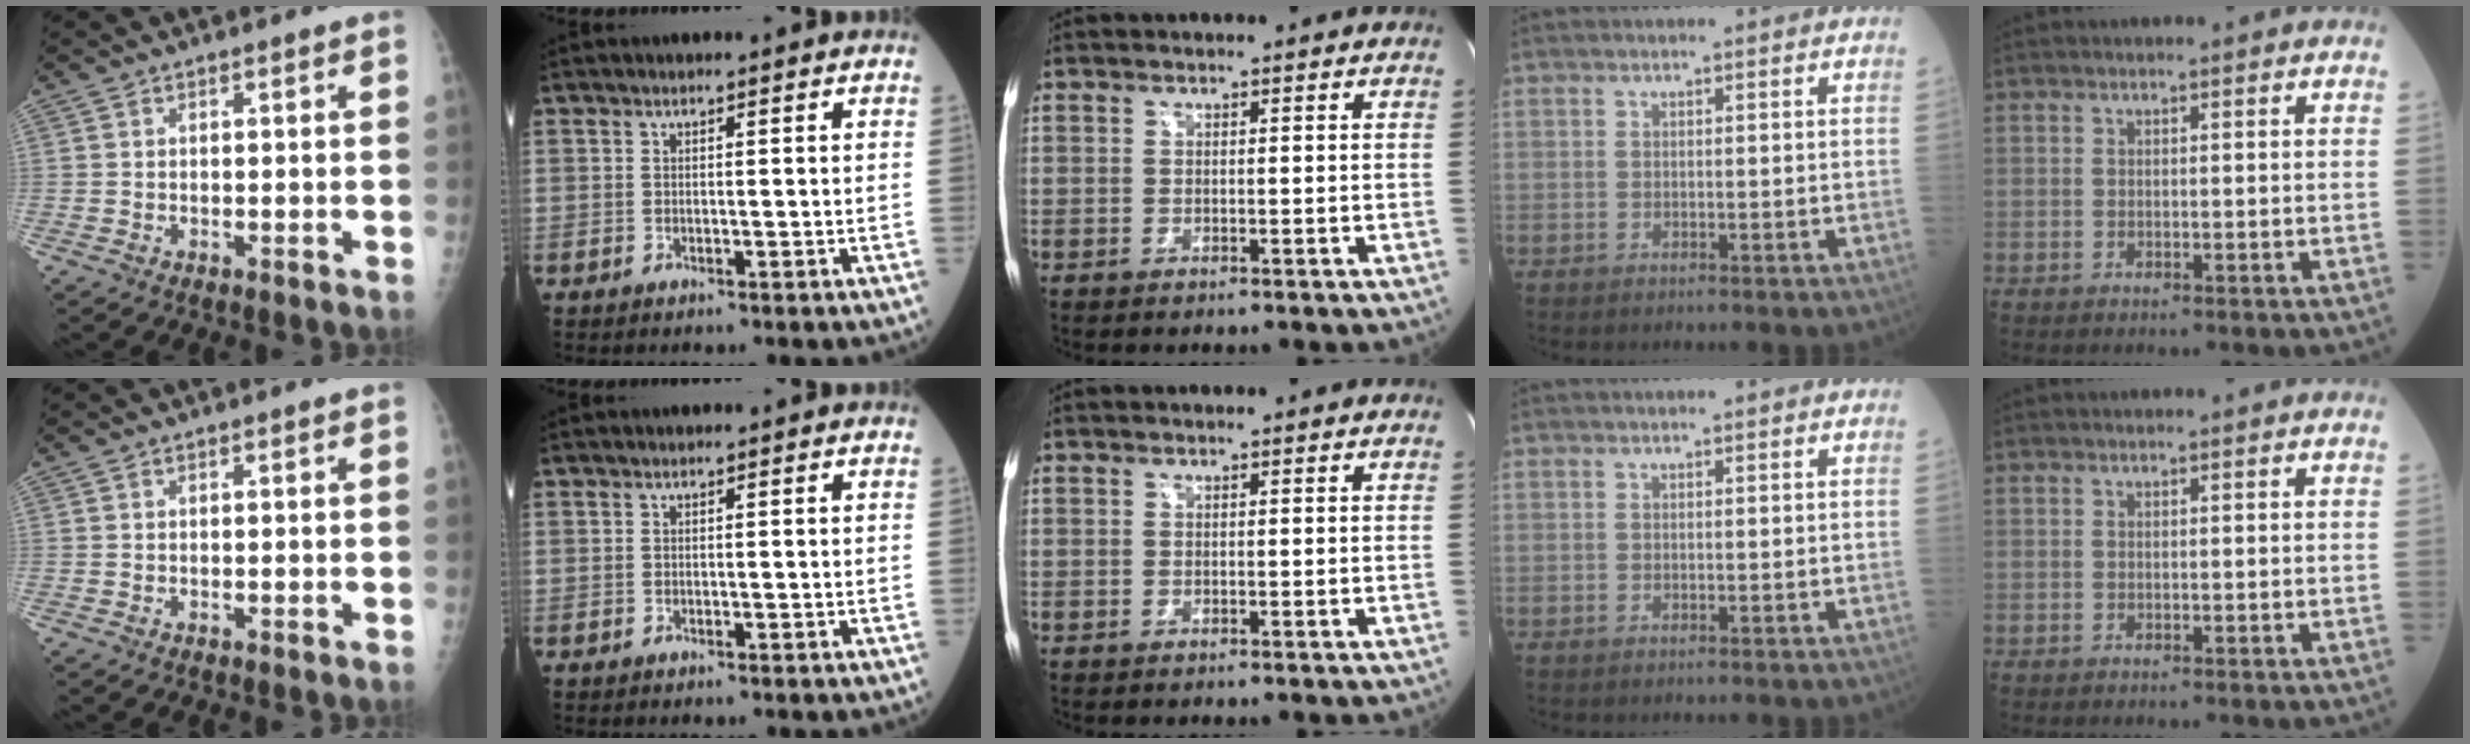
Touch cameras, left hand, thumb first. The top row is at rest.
{}